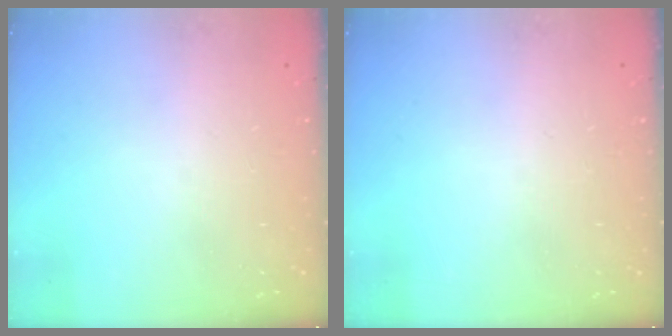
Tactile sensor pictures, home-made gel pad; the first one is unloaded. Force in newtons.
{"total": 0.0}